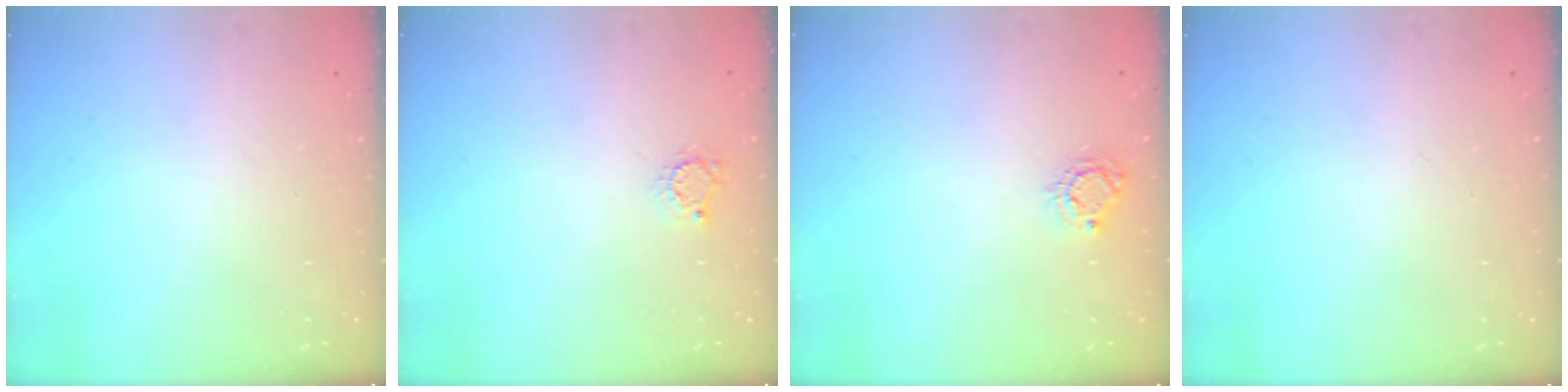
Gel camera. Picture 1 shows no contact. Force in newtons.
{"total": 3.5, "press": 3.4, "slide": 0.5}
{"total": 5.5, "press": 5.5, "slide": 0.2}
{"total": 0.0}